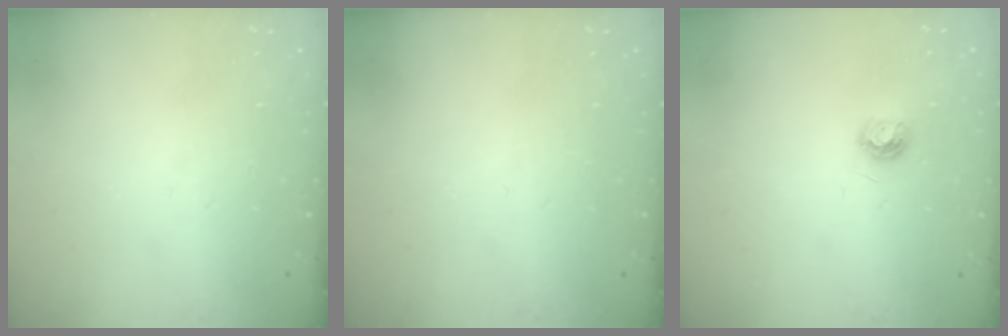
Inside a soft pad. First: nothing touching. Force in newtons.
{"total": 0.0}
{"total": 5.9, "press": 5.9, "slide": 0.5}